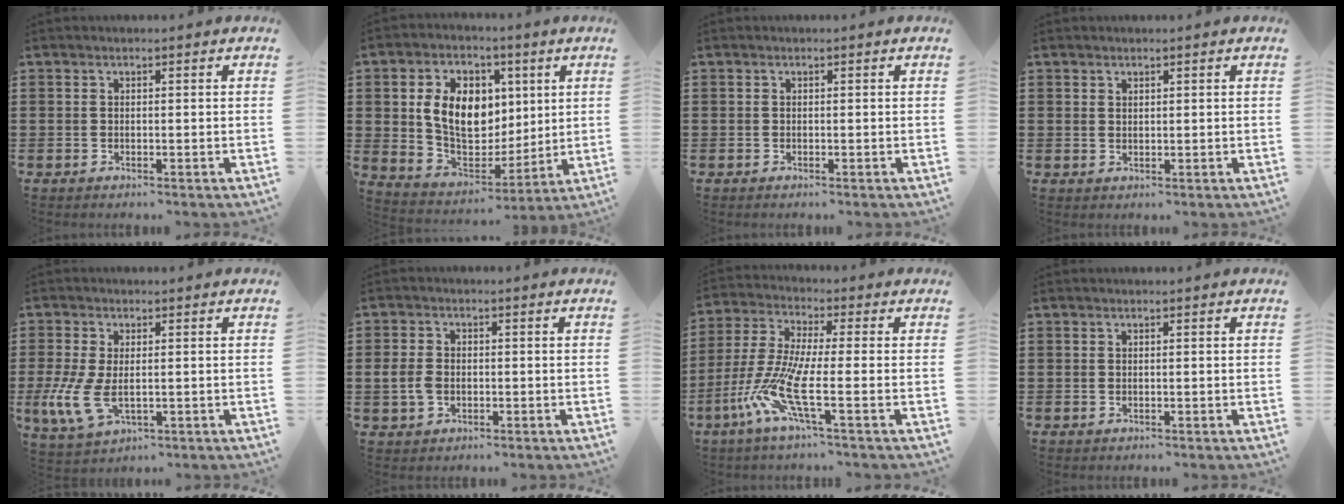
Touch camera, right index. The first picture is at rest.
{"total": 11.3, "force": [2.6, 8.1, 7.4], "torque": [-0.164, 0.010, 0.043]}
{"total": 0.0}
{"total": 1.0, "force": [0.8, 0.5, 0.1], "torque": [-0.004, 0.003, 0.016]}
{"total": 7.1, "force": [-0.9, 3.7, 6.0], "torque": [-0.147, -0.012, -0.017]}
{"total": 3.3, "force": [-0.6, 2.4, 2.3], "torque": [-0.067, -0.003, -0.017]}
{"total": 10.6, "force": [-4.0, 1.9, 9.6], "torque": [-0.239, -0.022, -0.088]}
{"total": 0.0}